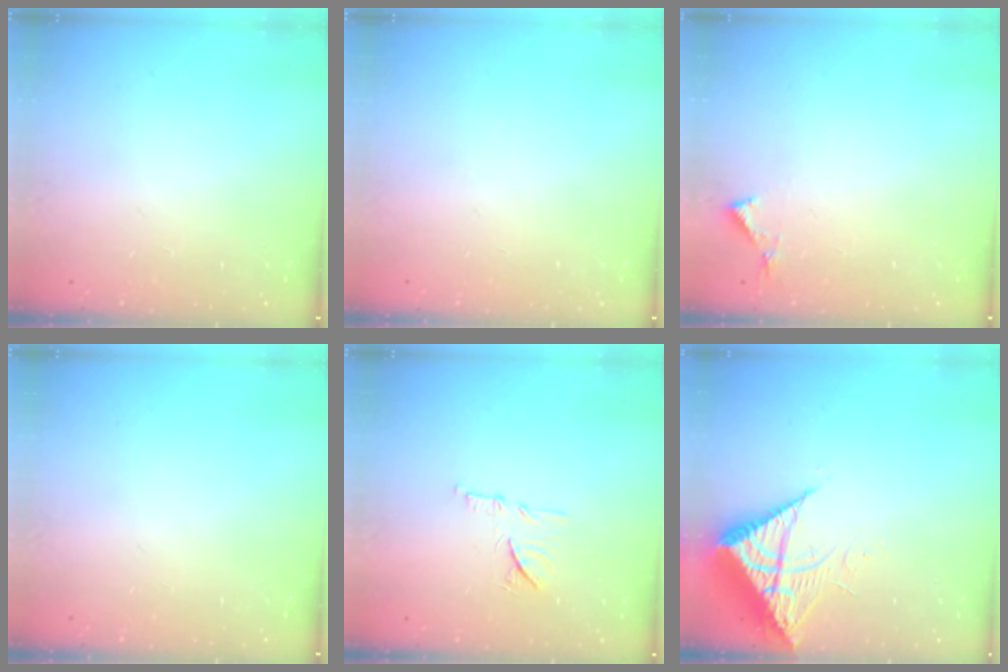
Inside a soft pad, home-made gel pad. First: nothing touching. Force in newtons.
{"total": 0.0}
{"total": 4.1, "press": 4.1, "slide": 0.5}
{"total": 0.0}
{"total": 9.6, "press": 9.6, "slide": 0.3}
{"total": 9.4, "press": 9.4, "slide": 1.0}